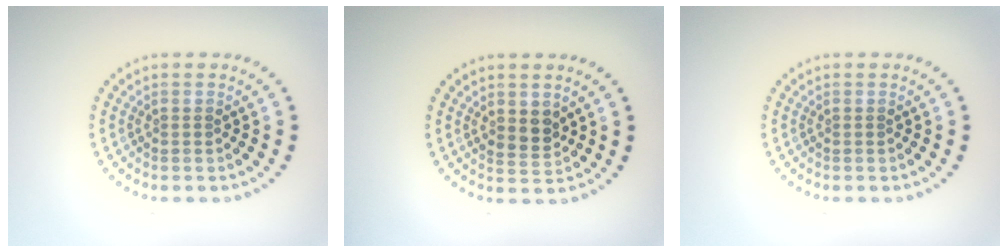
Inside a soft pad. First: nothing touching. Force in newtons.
{"total": 1.9, "press": 1.8, "slide": 0.7}
{"total": 0.0}